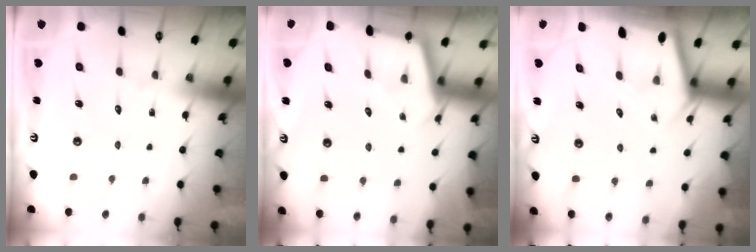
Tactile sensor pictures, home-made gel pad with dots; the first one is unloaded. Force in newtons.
{"total": 3.0, "press": 3.0, "slide": 0.4}
{"total": 2.7, "press": 2.7, "slide": 0.3}